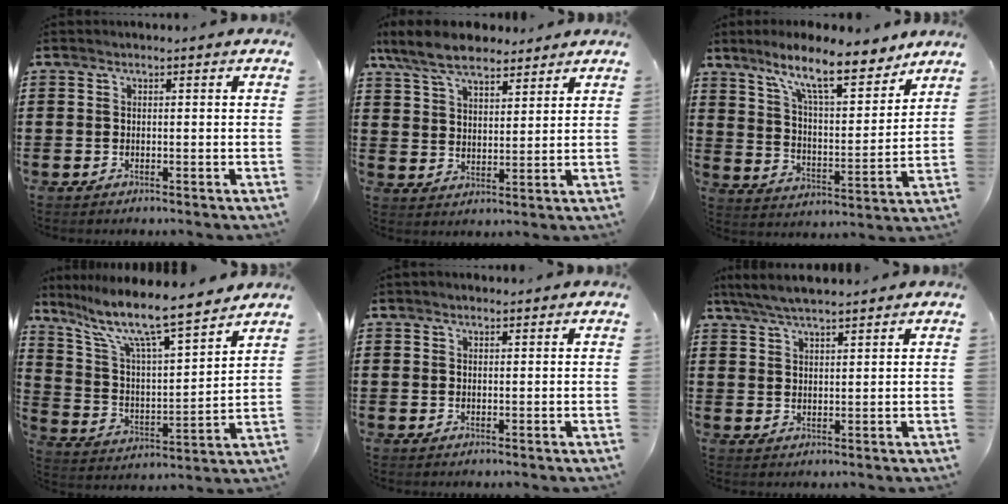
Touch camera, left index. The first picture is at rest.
{"total": 8.7, "force": [7.3, 3.0, 3.7], "torque": [-0.097, -0.009, 0.137]}
{"total": 12.1, "force": [9.3, 2.3, 7.4], "torque": [-0.152, -0.035, 0.160]}
{"total": 10.2, "force": [8.5, 1.0, 5.6], "torque": [-0.144, -0.058, 0.140]}
{"total": 0.9, "force": [0.8, 0.3, 0.4], "torque": [-0.008, 0.003, 0.015]}
{"total": 4.7, "force": [4.2, 0.6, 2.2], "torque": [-0.053, -0.006, 0.078]}